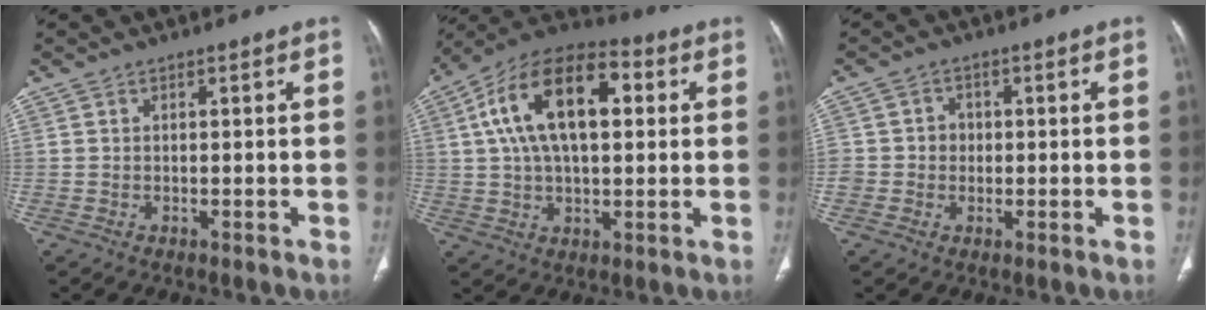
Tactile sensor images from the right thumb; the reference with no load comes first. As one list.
[{"total": 18.8, "force": [4.3, 10.0, 15.4], "torque": [-0.253, 0.022, 0.063]}, {"total": 3.4, "force": [-0.2, 3.3, 1.0], "torque": [0.009, 0.009, -0.007]}]